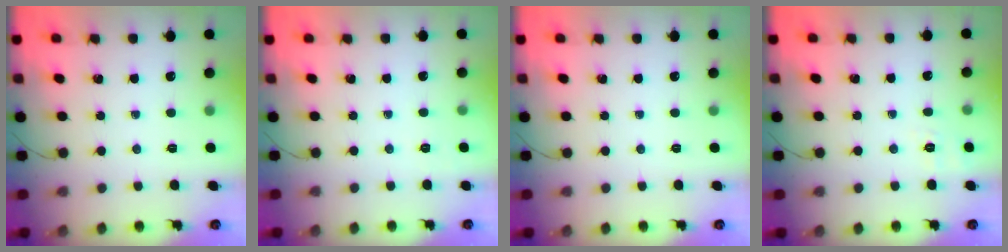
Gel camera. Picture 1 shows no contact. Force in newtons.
{"total": 2.0, "press": 1.3, "slide": 1.5}
{"total": 0.0}
{"total": 1.8, "press": 0.4, "slide": 1.8}